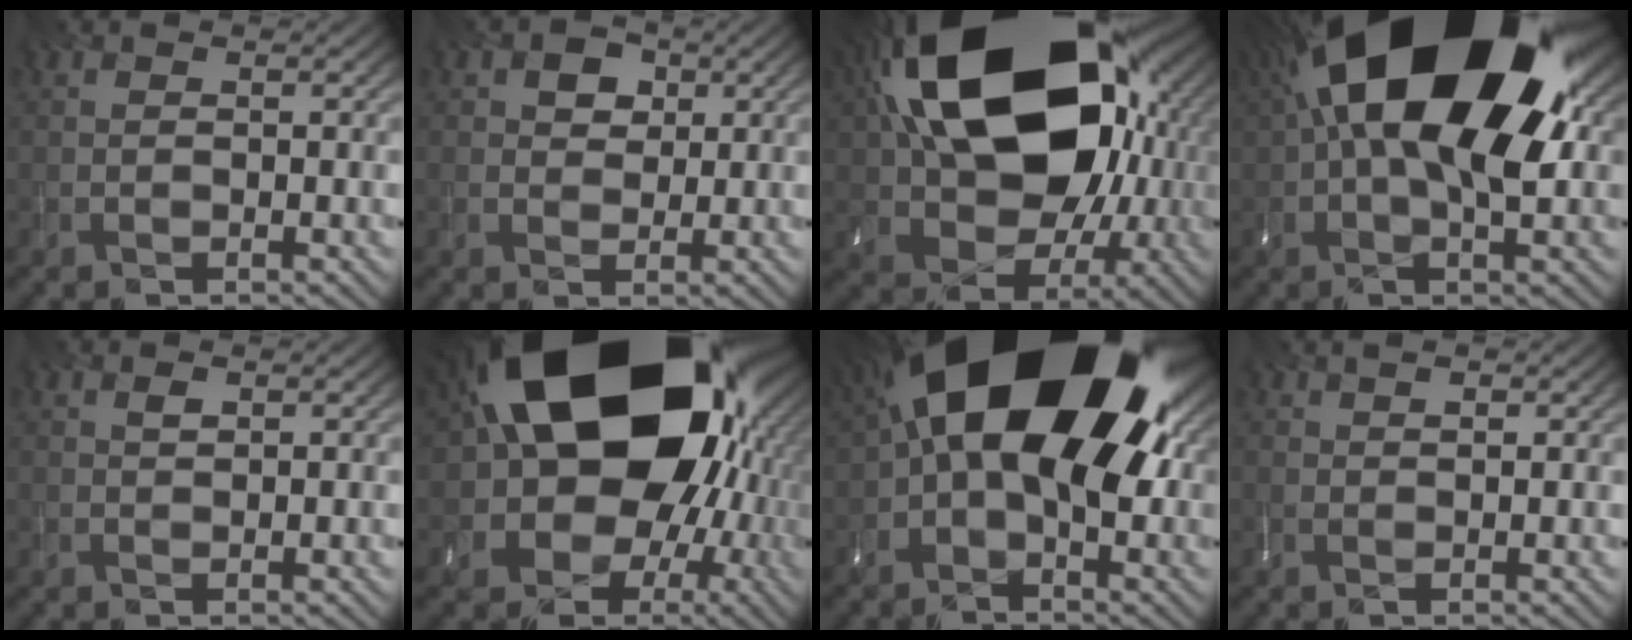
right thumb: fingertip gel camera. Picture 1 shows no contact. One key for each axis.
{"total": 3.0, "fx": 1.3, "fy": 2.4, "fz": 1.3, "tx": -0.028, "ty": 0.004, "tz": 0.016}
{"total": 22.4, "fx": 5.9, "fy": 15.5, "fz": 15.1, "tx": -0.305, "ty": 0.008, "tz": 0.124}
{"total": 21.5, "fx": 7.1, "fy": 11.2, "fz": 16.9, "tx": -0.281, "ty": 0.028, "tz": 0.121}
{"total": 0.7, "fx": 0.5, "fy": 0.3, "fz": 0.4, "tx": -0.007, "ty": 0.001, "tz": 0.010}
{"total": 24.1, "fx": 4.7, "fy": 18.4, "fz": 14.8, "tx": -0.260, "ty": -0.040, "tz": 0.063}
{"total": 21.2, "fx": 4.7, "fy": 11.9, "fz": 16.9, "tx": -0.237, "ty": 0.009, "tz": 0.071}
{"total": 0.8, "fx": 0.7, "fy": 0.2, "fz": 0.3, "tx": -0.003, "ty": 0.000, "tz": 0.014}